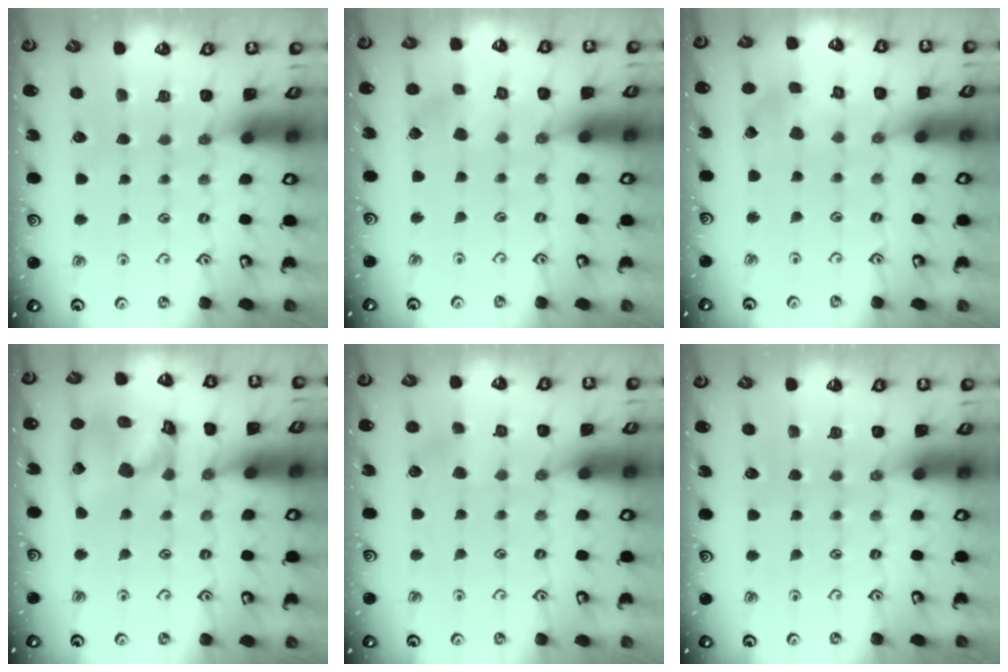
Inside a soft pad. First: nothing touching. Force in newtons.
{"total": 3.1, "press": 3.0, "slide": 0.8}
{"total": 2.2, "press": 2.2, "slide": 0.3}
{"total": 14.5, "press": 14.4, "slide": 2.0}
{"total": 3.8, "press": 3.8, "slide": 0.5}
{"total": 0.0}